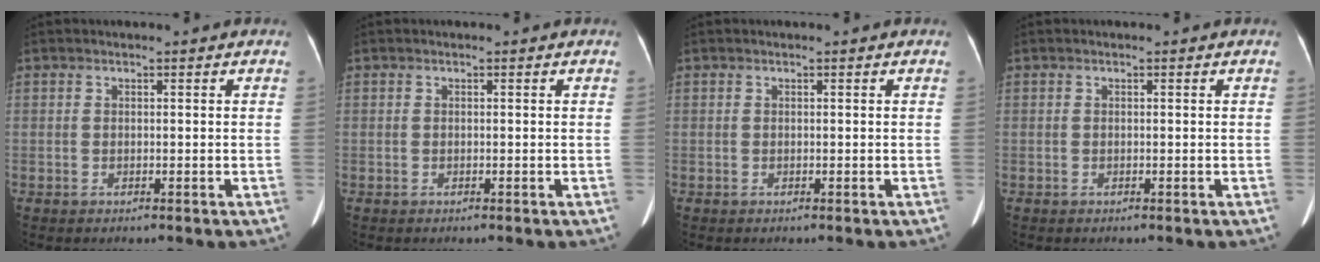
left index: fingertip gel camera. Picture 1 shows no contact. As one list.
[{"total": 0.0}, {"total": 0.0}, {"total": 0.0}]